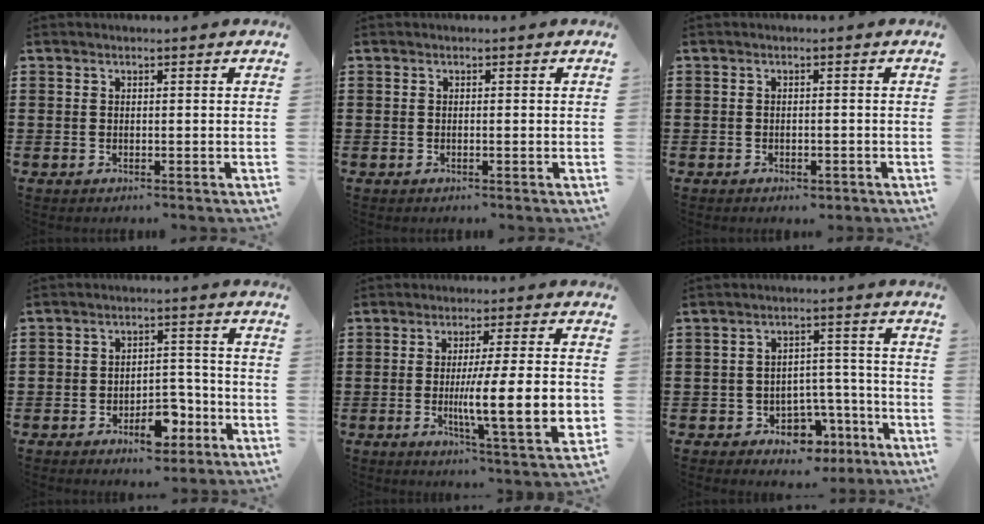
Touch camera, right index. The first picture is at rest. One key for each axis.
{"total": 0.0}
{"total": 1.0, "fx": -0.9, "fy": 0.4, "fz": 0.2, "tx": -0.008, "ty": -0.001, "tz": -0.019}
{"total": 7.0, "fx": -4.0, "fy": 3.7, "fz": 4.4, "tx": -0.057, "ty": 0.019, "tz": -0.070}
{"total": 13.3, "fx": -1.5, "fy": 2.0, "fz": 13.0, "tx": -0.222, "ty": -0.016, "tz": -0.031}
{"total": 5.5, "fx": -3.7, "fy": 3.4, "fz": 2.3, "tx": -0.041, "ty": 0.022, "tz": -0.067}